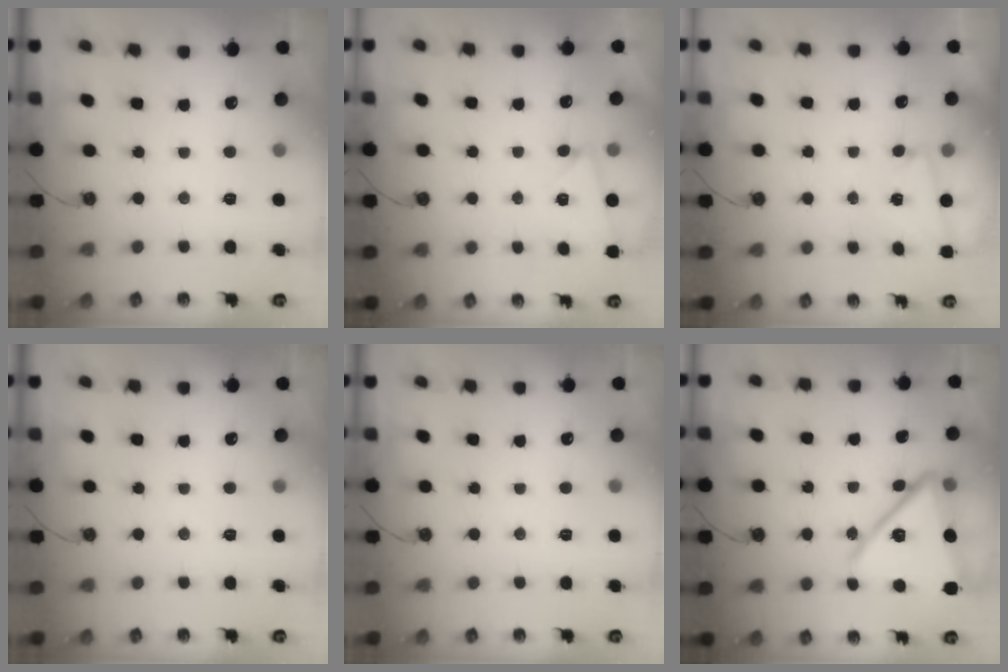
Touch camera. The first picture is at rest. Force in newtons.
{"total": 3.7, "press": 3.4, "slide": 1.4}
{"total": 1.2, "press": 1.1, "slide": 0.5}
{"total": 0.0}
{"total": 0.0}
{"total": 18.4, "press": 18.3, "slide": 1.6}